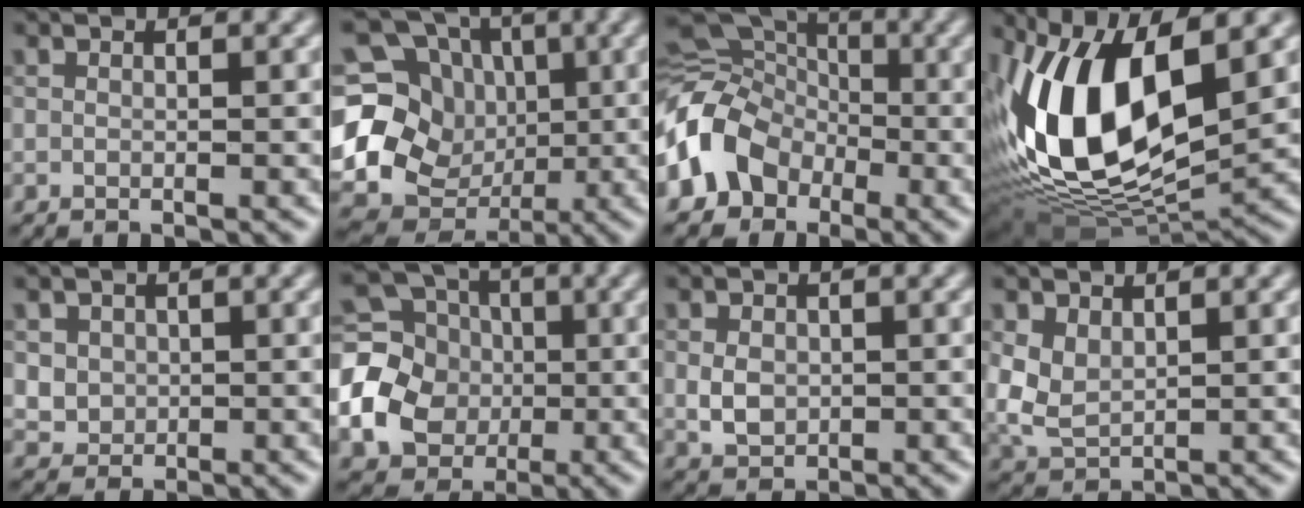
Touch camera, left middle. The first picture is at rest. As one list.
[{"total": 17.9, "force": [-0.4, 16.0, 7.9], "torque": [-0.194, 0.021, -0.016]}, {"total": 8.4, "force": [-2.6, 6.8, 4.2], "torque": [-0.069, -0.004, -0.064]}, {"total": 14.0, "force": [2.3, 6.9, 11.9], "torque": [-0.241, -0.004, 0.036]}, {"total": 2.7, "force": [0.8, 2.4, 1.0], "torque": [-0.023, -0.002, 0.028]}, {"total": 9.2, "force": [-1.2, 8.0, 4.4], "torque": [-0.096, -0.012, -0.040]}, {"total": 2.4, "force": [0.0, 1.9, 1.4], "torque": [-0.029, -0.002, 0.000]}, {"total": 3.4, "force": [0.9, 2.4, 2.3], "torque": [-0.063, -0.001, 0.021]}]